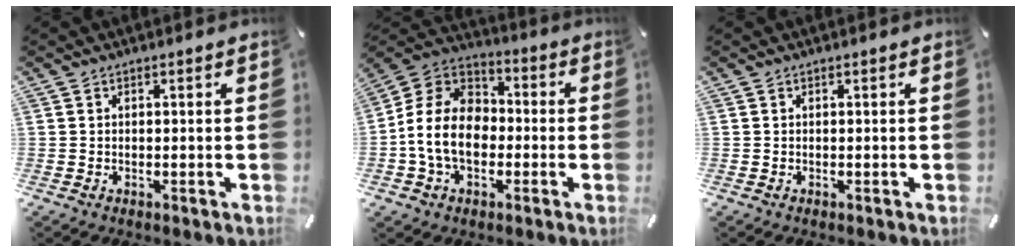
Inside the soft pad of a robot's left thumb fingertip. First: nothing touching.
{"total": 13.4, "force": [-3.6, 10.4, 7.7], "torque": [-0.178, 0.028, -0.065]}
{"total": 0.0}